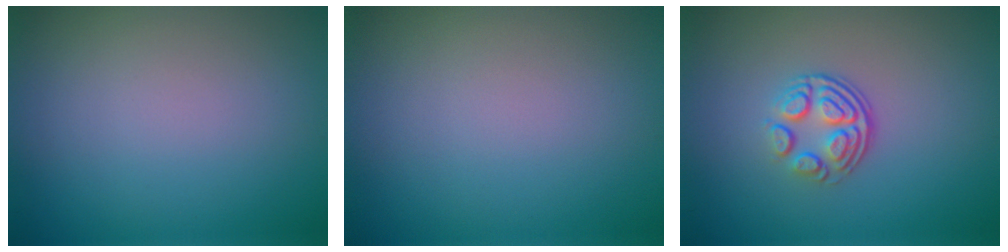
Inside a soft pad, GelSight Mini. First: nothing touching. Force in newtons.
{"total": 0.0}
{"total": 3.5, "press": 2.4, "slide": 2.6}